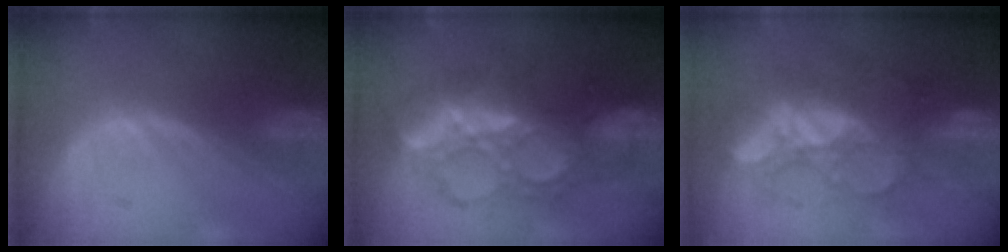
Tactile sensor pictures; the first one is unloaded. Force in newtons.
{"total": 9.1, "press": 9.0, "slide": 1.1}
{"total": 9.6, "press": 8.5, "slide": 4.4}